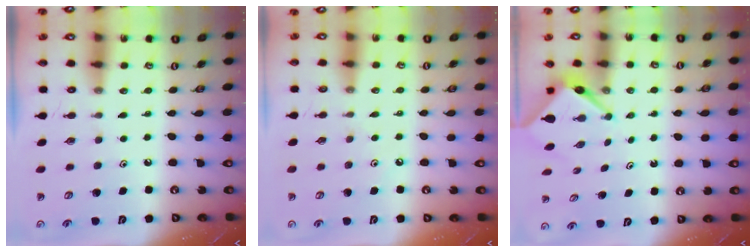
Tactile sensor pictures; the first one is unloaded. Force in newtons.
{"total": 2.9, "press": 2.9, "slide": 0.4}
{"total": 4.0, "press": 4.0, "slide": 0.2}